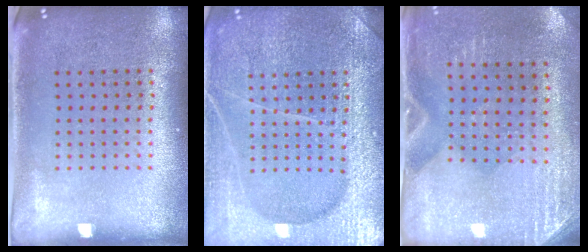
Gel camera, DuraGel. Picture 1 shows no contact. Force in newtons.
{"total": 6.6, "press": 6.5, "slide": 0.9}
{"total": 2.8, "press": 2.5, "slide": 1.3}